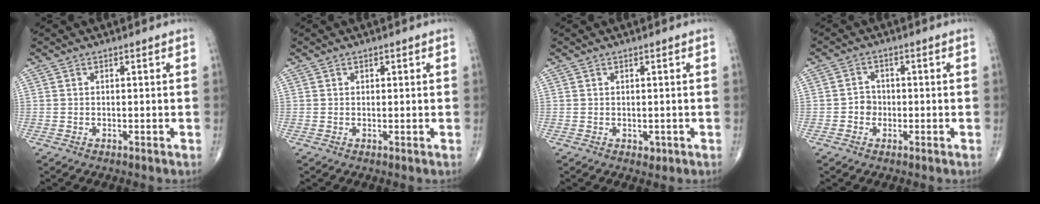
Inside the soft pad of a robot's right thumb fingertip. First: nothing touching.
{"total": 0.6, "force": [0.4, 0.4, 0.3], "torque": [0.002, -0.002, 0.004]}
{"total": 1.0, "force": [-0.1, 0.8, 0.6], "torque": [-0.007, -0.001, 0.002]}
{"total": 2.6, "force": [-0.7, 2.3, 0.9], "torque": [0.000, 0.008, -0.019]}